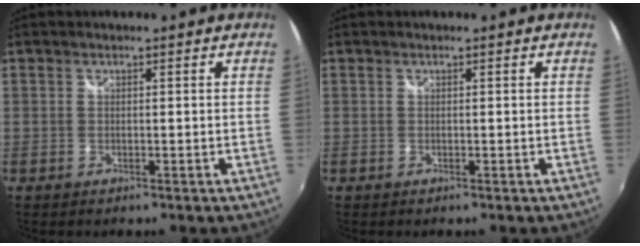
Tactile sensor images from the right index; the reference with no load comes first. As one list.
[{"total": 0.0}]